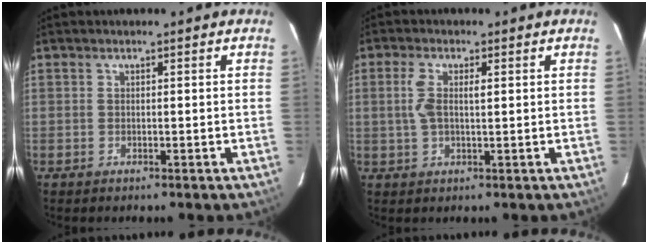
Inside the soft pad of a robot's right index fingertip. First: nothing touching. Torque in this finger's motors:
{"motor_torque": [0.08, 0.01, 0.12, 0.08]}